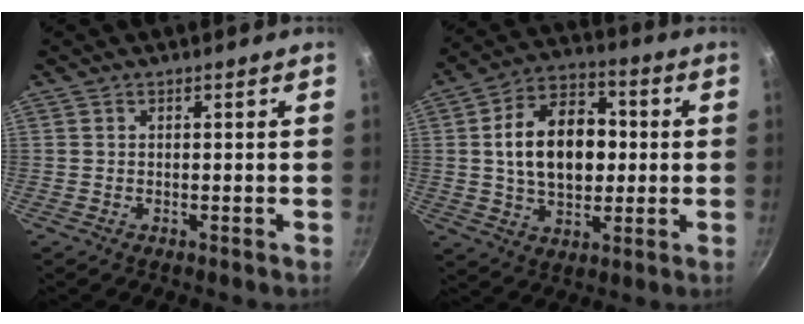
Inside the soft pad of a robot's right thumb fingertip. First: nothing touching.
{"total": 16.7, "force": [1.2, 11.0, 12.4], "torque": [-0.169, 0.020, 0.013]}